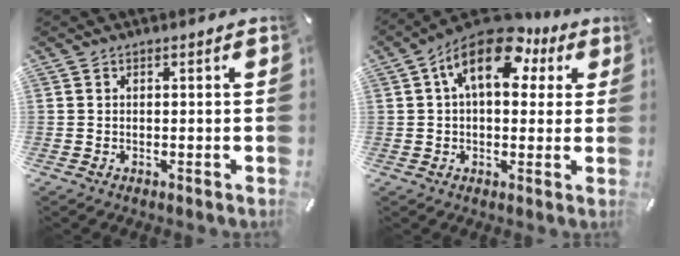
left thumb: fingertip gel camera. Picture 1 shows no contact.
{"total": 14.8, "force": [5.6, 8.1, 11.1], "torque": [-0.176, -0.009, 0.093]}